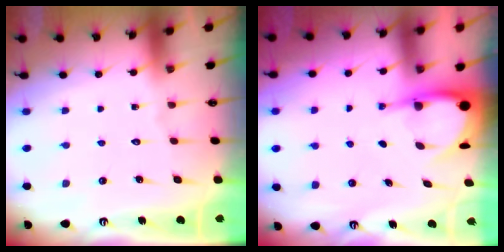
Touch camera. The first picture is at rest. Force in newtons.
{"total": 5.3, "press": 5.3, "slide": 0.4}